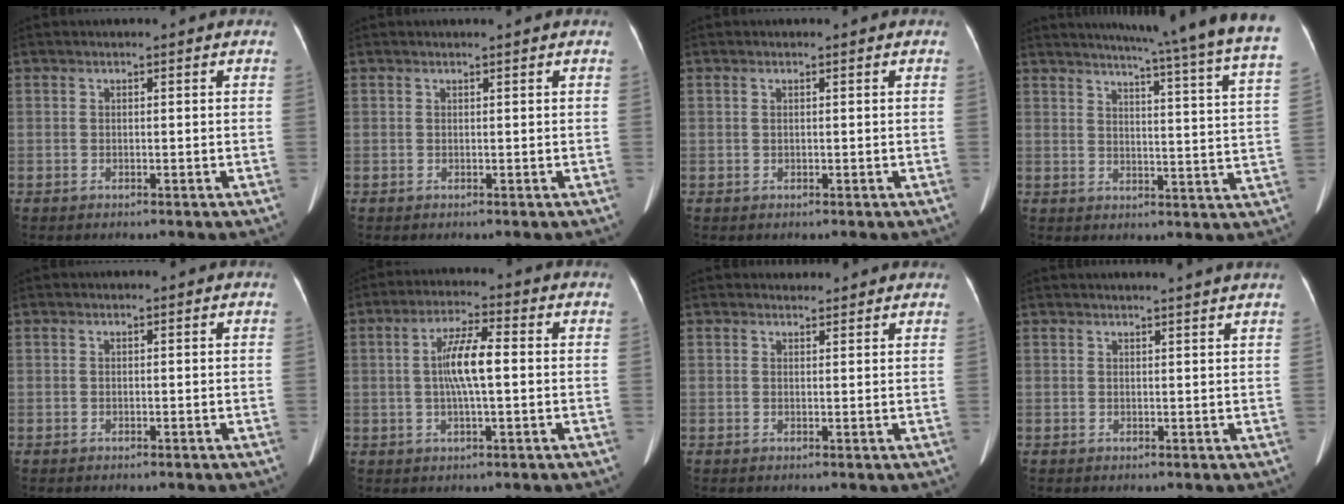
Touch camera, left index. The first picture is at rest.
{"total": 0.7, "force": [0.6, -0.1, 0.3], "torque": [-0.006, 0.004, 0.013]}
{"total": 0.6, "force": [0.2, 0.1, 0.5], "torque": [-0.017, 0.002, 0.006]}
{"total": 24.3, "force": [21.3, -1.4, 11.6], "torque": [-0.168, -0.076, 0.248]}
{"total": 0.0}
{"total": 6.8, "force": [0.2, 0.9, 6.8], "torque": [-0.133, 0.008, 0.000]}
{"total": 3.0, "force": [2.9, 0.9, 0.2], "torque": [-0.005, 0.014, 0.033]}
{"total": 6.1, "force": [5.7, -0.9, 2.2], "torque": [-0.022, 0.012, 0.053]}